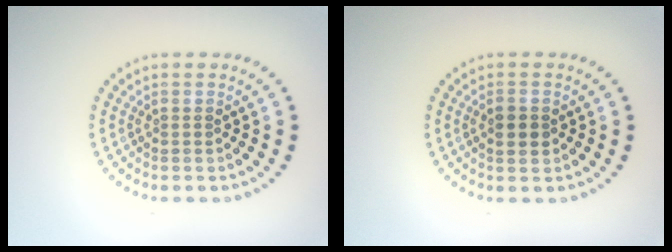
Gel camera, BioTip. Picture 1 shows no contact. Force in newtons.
{"total": 1.6, "press": 1.6, "slide": 0.2}